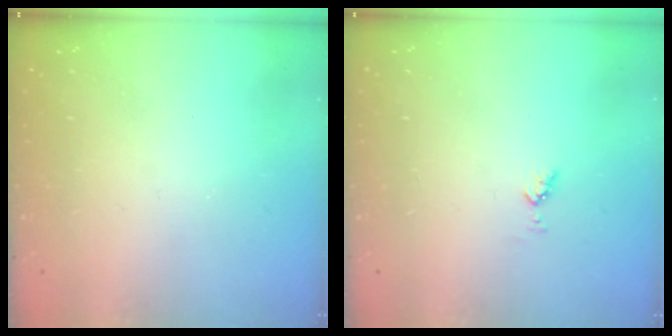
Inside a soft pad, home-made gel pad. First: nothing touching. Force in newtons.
{"total": 3.3, "press": 3.2, "slide": 0.7}